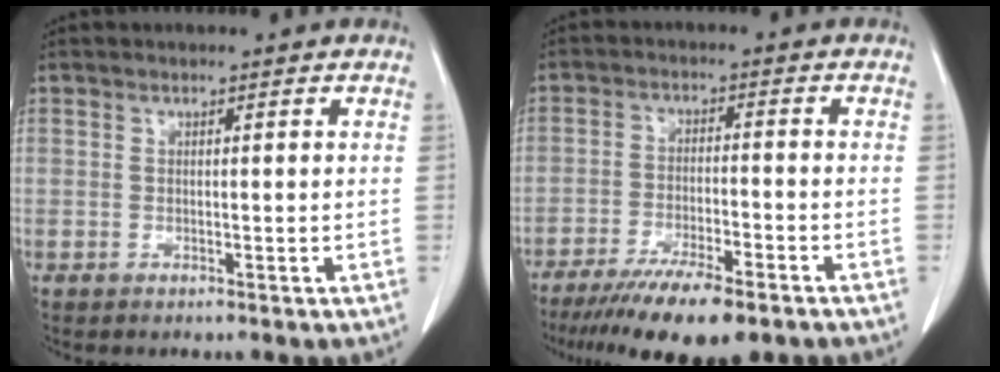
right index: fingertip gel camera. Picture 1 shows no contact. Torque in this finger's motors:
{"motor_torque": [0.44, -0.58, 0.70, 0.15]}